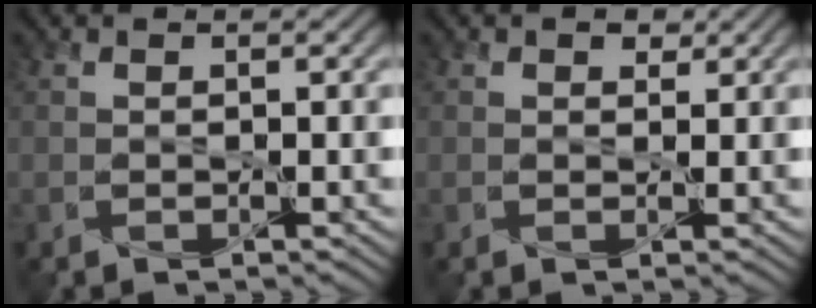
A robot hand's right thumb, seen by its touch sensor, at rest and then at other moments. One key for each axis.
{"total": 1.3, "fx": 0.8, "fy": 0.9, "fz": 0.6, "tx": -0.009, "ty": -0.003, "tz": 0.012}